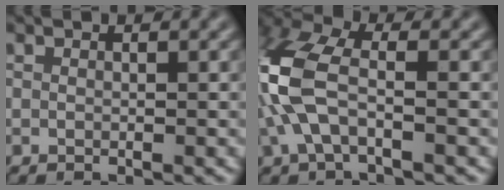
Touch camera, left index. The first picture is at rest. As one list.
[{"total": 7.1, "force": [-1.3, 3.4, 6.1], "torque": [-0.159, 0.019, -0.040]}]